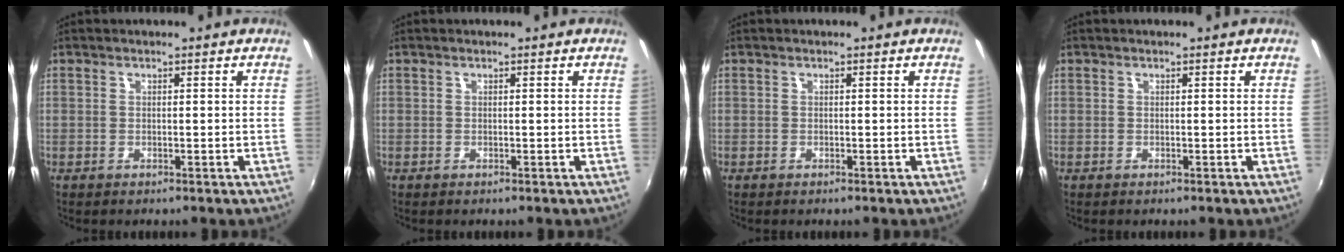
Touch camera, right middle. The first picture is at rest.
{"total": 0.0}
{"total": 0.0}
{"total": 0.0}